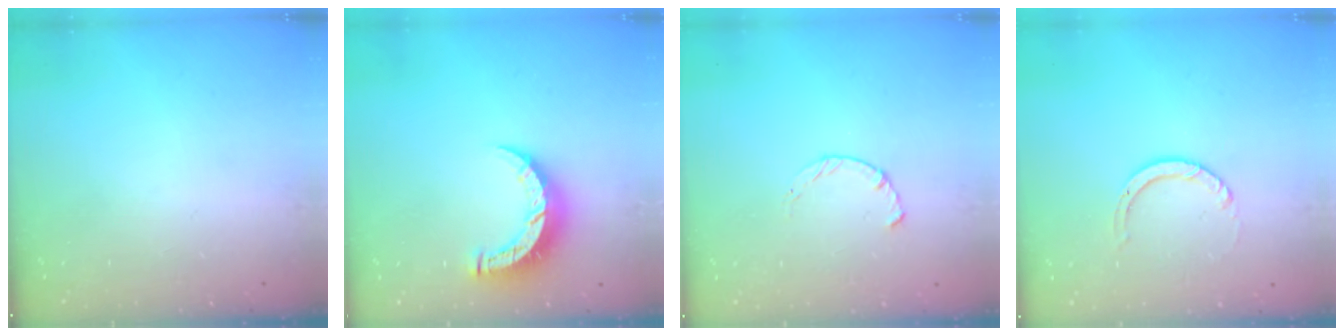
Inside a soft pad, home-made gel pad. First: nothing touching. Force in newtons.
{"total": 10.2, "press": 10.1, "slide": 1.0}
{"total": 2.2, "press": 2.2, "slide": 0.4}
{"total": 4.0, "press": 4.0, "slide": 0.2}